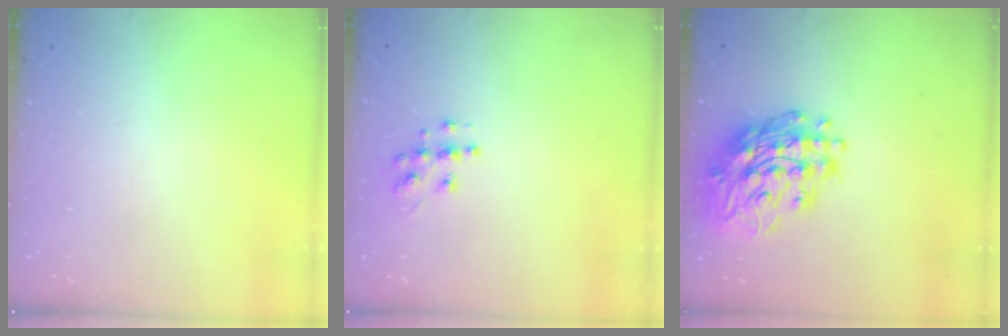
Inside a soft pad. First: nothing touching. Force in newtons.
{"total": 8.6, "press": 8.6, "slide": 0.4}
{"total": 20.7, "press": 20.6, "slide": 1.9}